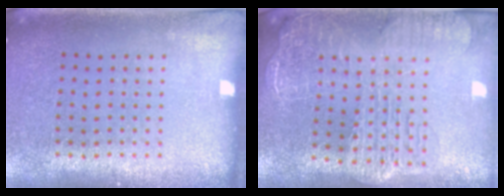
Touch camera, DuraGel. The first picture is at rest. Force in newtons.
{"total": 2.9, "press": 2.4, "slide": 1.7}